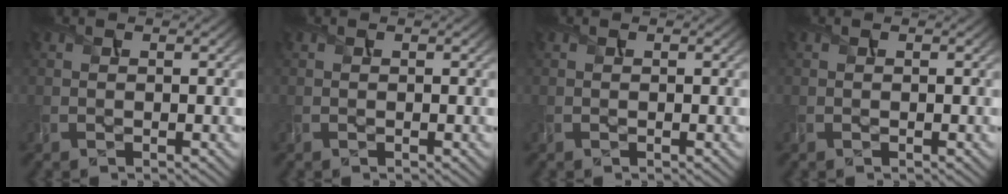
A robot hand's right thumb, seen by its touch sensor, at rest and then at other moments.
{"total": 0.0}
{"total": 0.0}
{"total": 0.0}